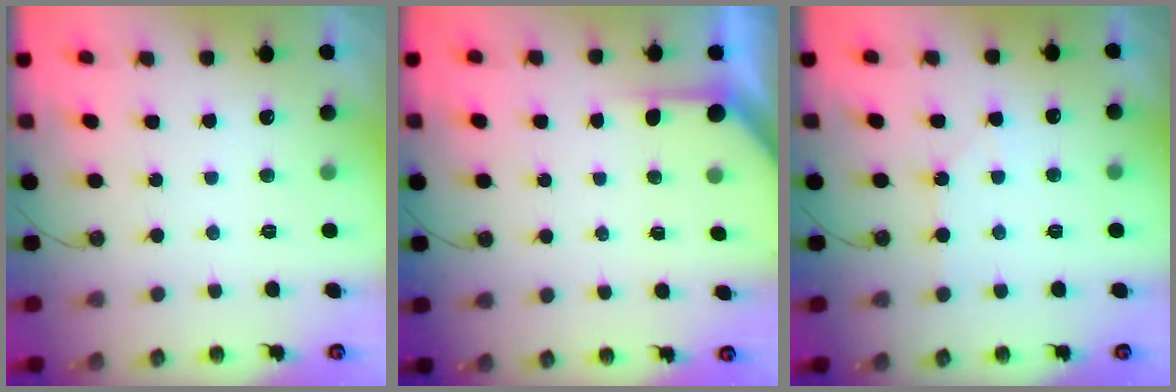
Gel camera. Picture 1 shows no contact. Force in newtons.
{"total": 2.5, "press": 2.5, "slide": 0.3}
{"total": 5.6, "press": 5.5, "slide": 0.8}